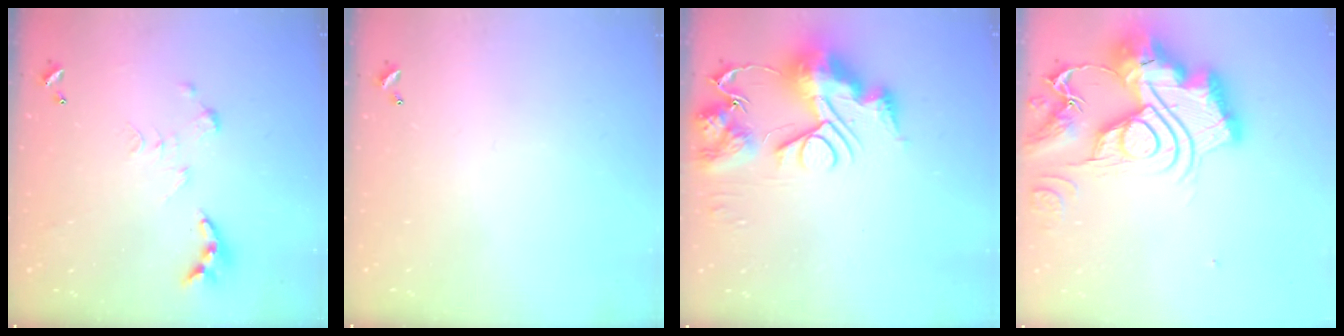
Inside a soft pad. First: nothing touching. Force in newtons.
{"total": 0.0}
{"total": 14.3, "press": 14.2, "slide": 1.6}
{"total": 0.6, "press": 0.6, "slide": 0.0}